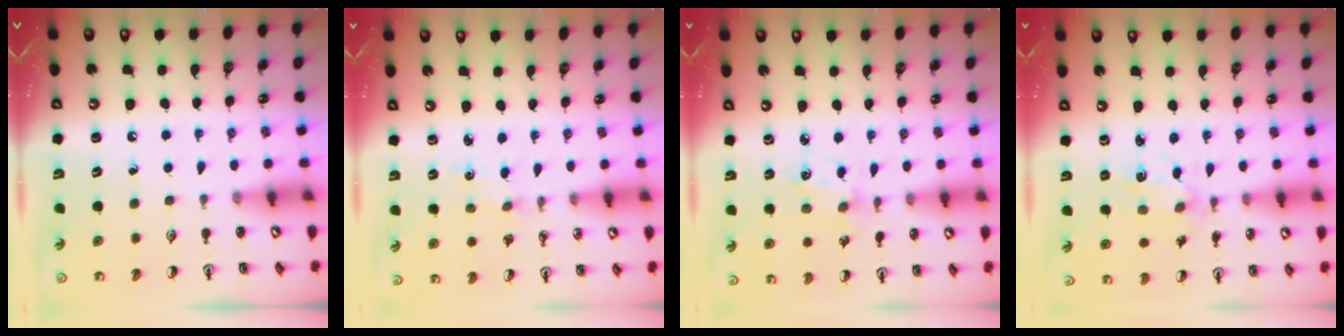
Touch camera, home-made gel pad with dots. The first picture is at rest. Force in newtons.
{"total": 0.0}
{"total": 2.7, "press": 2.7, "slide": 0.4}
{"total": 1.9, "press": 1.9, "slide": 0.5}